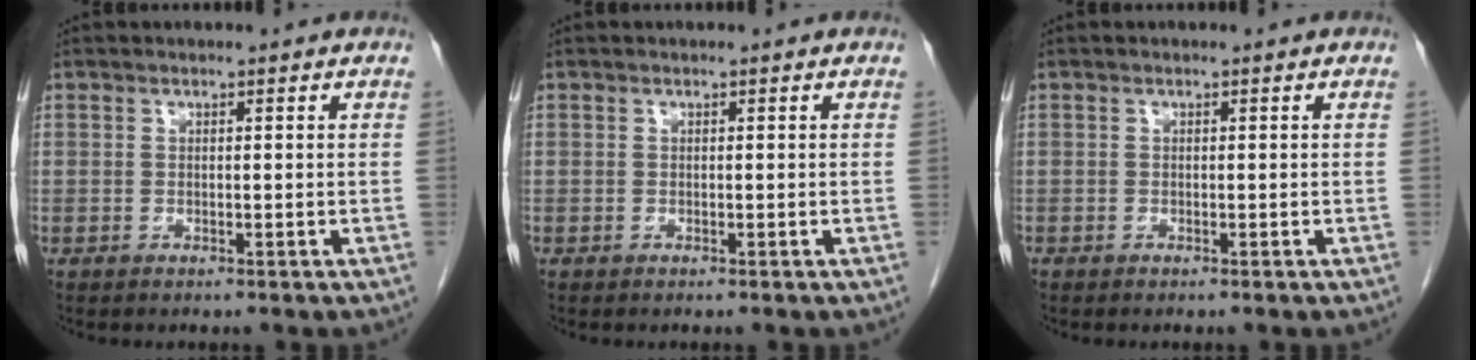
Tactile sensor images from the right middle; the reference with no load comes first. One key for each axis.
{"total": 0.0}
{"total": 0.0}